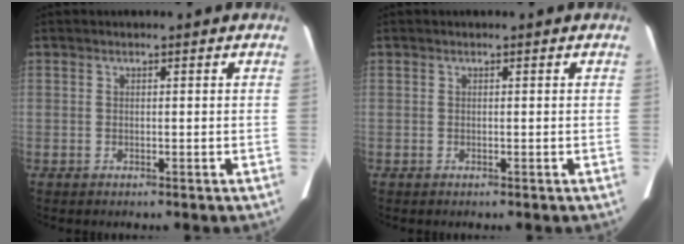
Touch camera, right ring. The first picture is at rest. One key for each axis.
{"total": 0.0}